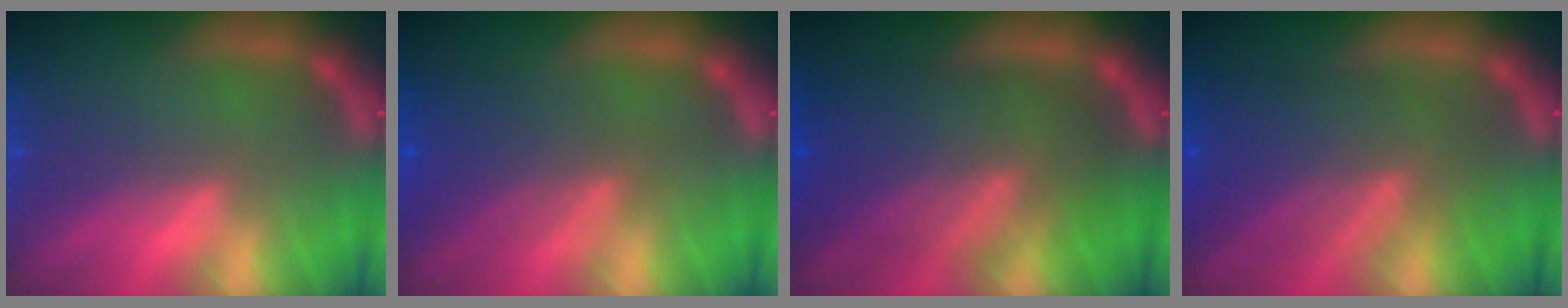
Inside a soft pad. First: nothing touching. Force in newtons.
{"total": 5.1}
{"total": 10.0}
{"total": 8.1}